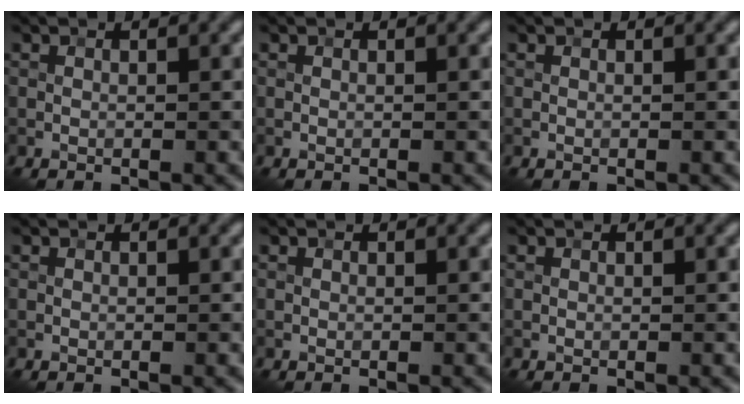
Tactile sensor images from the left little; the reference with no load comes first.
{"total": 0.0}
{"total": 0.0}
{"total": 0.0}
{"total": 0.0}
{"total": 0.0}